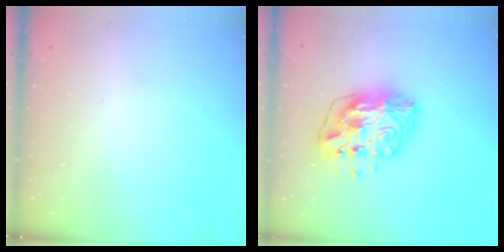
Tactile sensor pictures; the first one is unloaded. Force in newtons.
{"total": 13.7, "press": 13.7, "slide": 1.0}